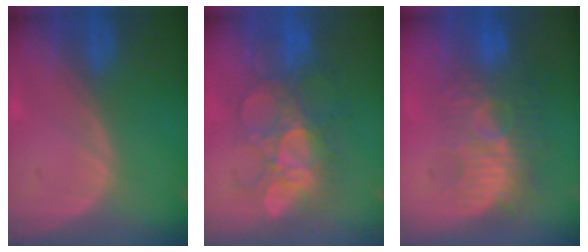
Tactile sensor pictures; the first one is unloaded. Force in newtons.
{"total": 8.7, "press": 8.5, "slide": 1.6}
{"total": 9.4, "press": 8.7, "slide": 3.6}